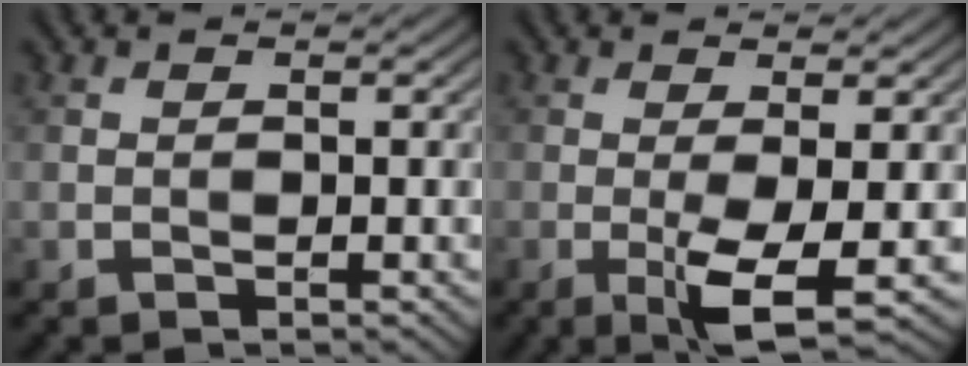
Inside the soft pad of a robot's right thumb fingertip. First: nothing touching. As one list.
[{"total": 5.4, "force": [-1.4, 0.7, 5.1], "torque": [-0.098, -0.001, -0.025]}]